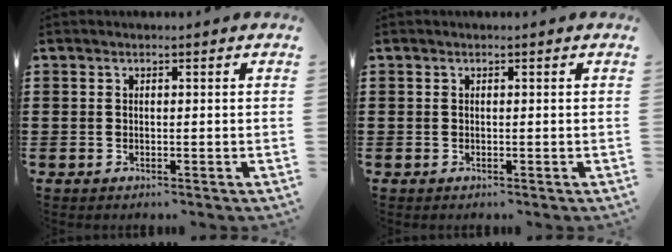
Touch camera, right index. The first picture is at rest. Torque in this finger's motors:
{"motor_torque": [0.00, 0.00, 0.02, -0.01]}